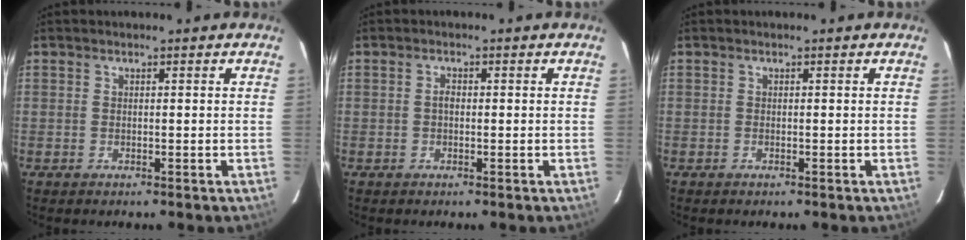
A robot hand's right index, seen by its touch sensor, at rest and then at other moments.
{"total": 1.1, "force": [-0.2, 0.7, 0.8], "torque": [-0.014, 0.006, -0.004]}
{"total": 0.0}